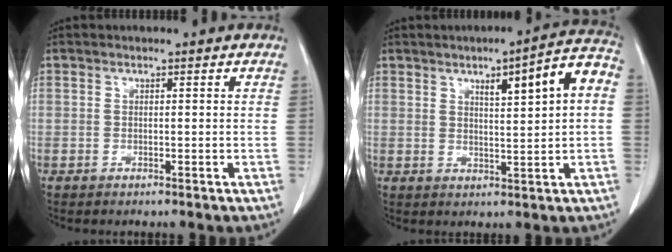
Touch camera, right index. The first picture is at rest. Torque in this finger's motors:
{"motor_torque": [0.82, 0.40, 0.17, 0.04]}